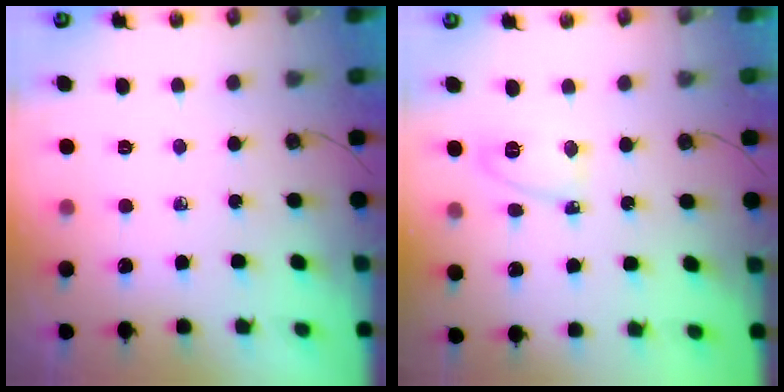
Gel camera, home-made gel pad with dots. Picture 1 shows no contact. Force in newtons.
{"total": 5.7, "press": 5.7, "slide": 0.6}